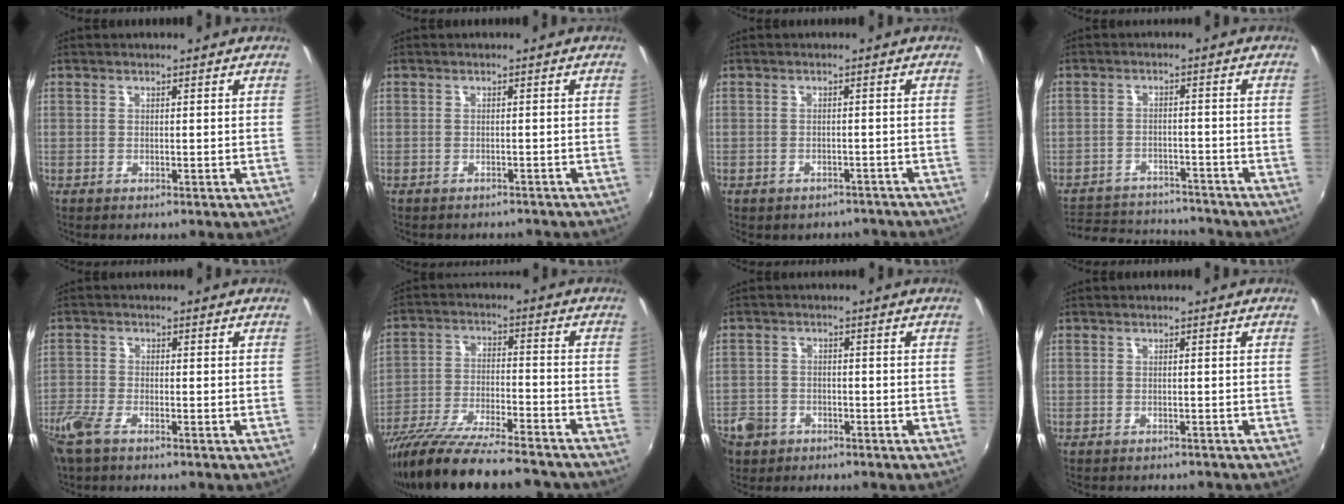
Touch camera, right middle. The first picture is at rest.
{"total": 3.5, "force": [-3.2, 1.1, 1.0], "torque": [-0.022, -0.013, -0.040]}
{"total": 6.2, "force": [-5.3, 2.9, 1.7], "torque": [-0.036, -0.009, -0.058]}
{"total": 14.8, "force": [-13.2, 4.9, 4.5], "torque": [-0.114, 0.009, -0.189]}
{"total": 6.2, "force": [-4.4, 2.3, 3.8], "torque": [-0.102, -0.015, -0.092]}
{"total": 22.0, "force": [-18.7, 3.7, 11.0], "torque": [-0.208, -0.058, -0.293]}
{"total": 8.0, "force": [-4.3, 6.3, 2.4], "torque": [-0.082, 0.009, -0.070]}
{"total": 3.0, "force": [-2.8, 0.8, 0.8], "torque": [-0.023, -0.012, -0.039]}